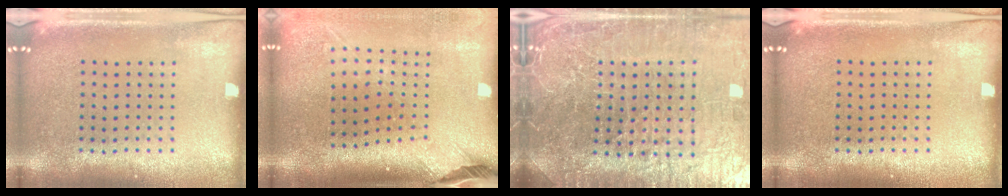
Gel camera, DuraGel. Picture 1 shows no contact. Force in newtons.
{"total": 2.6, "press": 1.8, "slide": 1.8}
{"total": 6.2, "press": 5.6, "slide": 2.7}
{"total": 0.0}